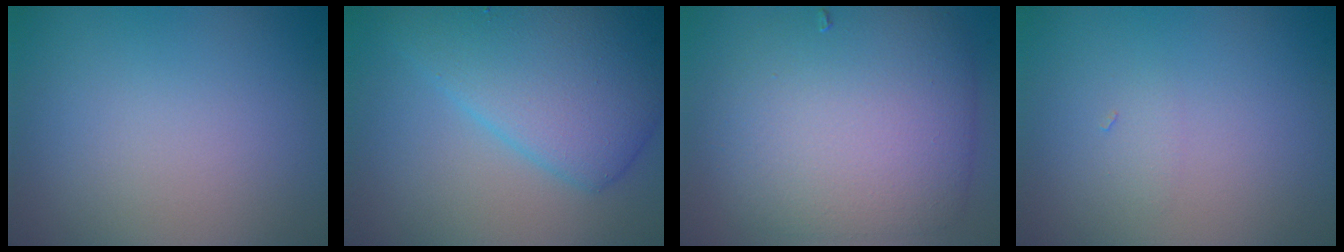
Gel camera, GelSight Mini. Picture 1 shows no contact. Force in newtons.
{"total": 7.8, "press": 7.8, "slide": 0.0}
{"total": 7.9, "press": 7.9, "slide": 0.3}
{"total": 0.6, "press": 0.6, "slide": 0.0}